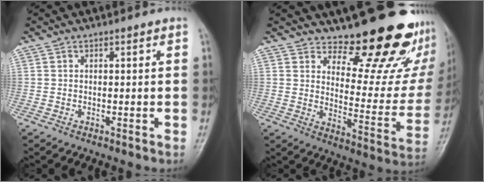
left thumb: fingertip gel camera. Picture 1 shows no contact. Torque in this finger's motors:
{"motor_torque": [0.67, 0.36, 0.90, -1.72, 0.10]}